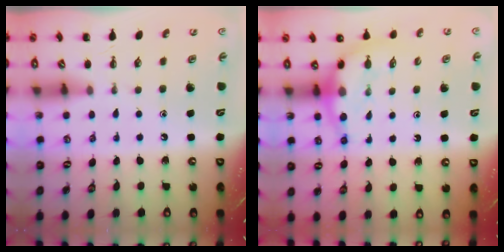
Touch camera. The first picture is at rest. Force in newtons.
{"total": 7.1, "press": 7.1, "slide": 0.7}